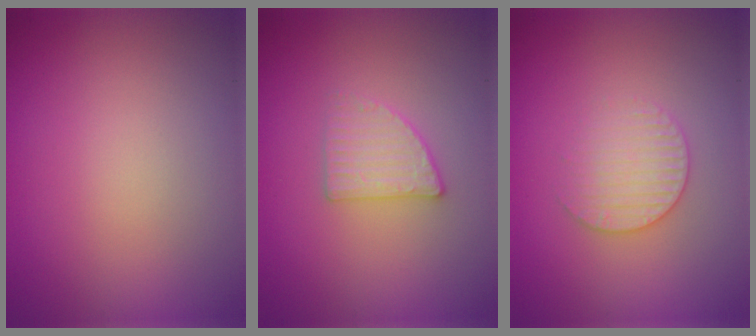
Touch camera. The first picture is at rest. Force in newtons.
{"total": 2.3, "press": 2.2, "slide": 0.5}
{"total": 2.5, "press": 2.5, "slide": 0.4}